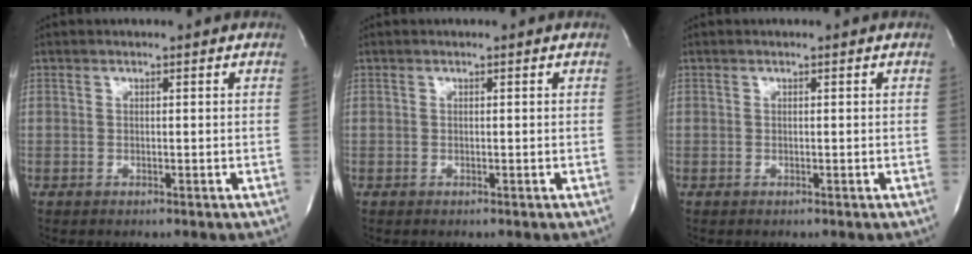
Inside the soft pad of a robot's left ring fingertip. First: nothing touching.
{"total": 0.0}
{"total": 0.0}